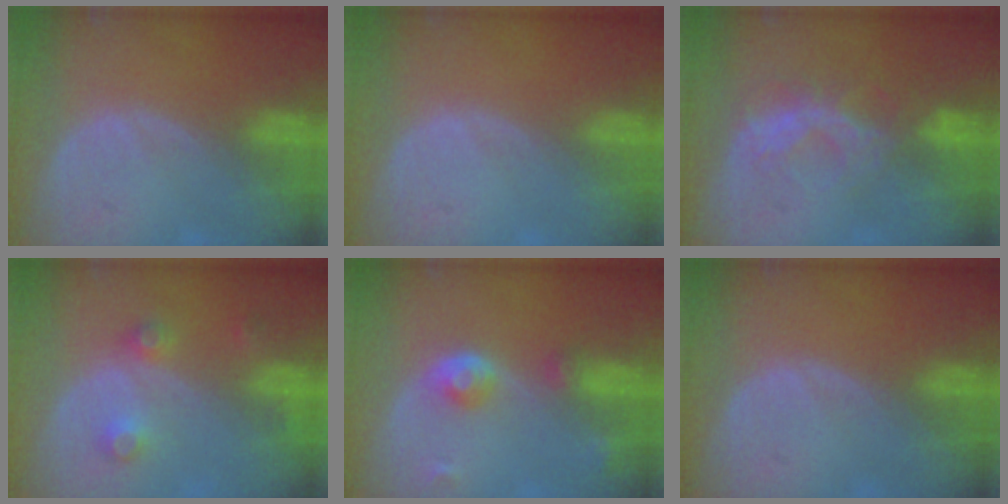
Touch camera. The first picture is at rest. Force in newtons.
{"total": 0.0}
{"total": 6.4, "press": 6.1, "slide": 2.0}
{"total": 3.7, "press": 3.3, "slide": 1.7}
{"total": 4.6, "press": 4.1, "slide": 2.0}
{"total": 0.0}